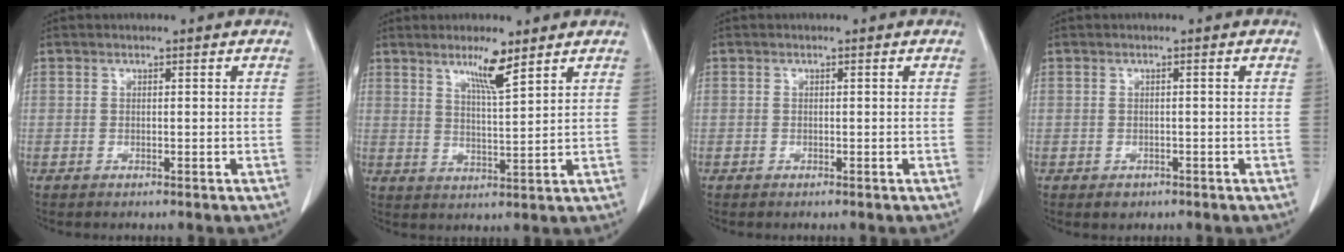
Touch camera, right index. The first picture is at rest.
{"total": 5.7, "force": [3.9, 0.0, 4.1], "torque": [-0.074, -0.009, 0.071]}
{"total": 0.5, "force": [-0.2, 0.5, 0.0], "torque": [0.003, 0.005, -0.007]}
{"total": 1.4, "force": [-0.8, 1.0, 0.5], "torque": [-0.005, 0.002, -0.005]}